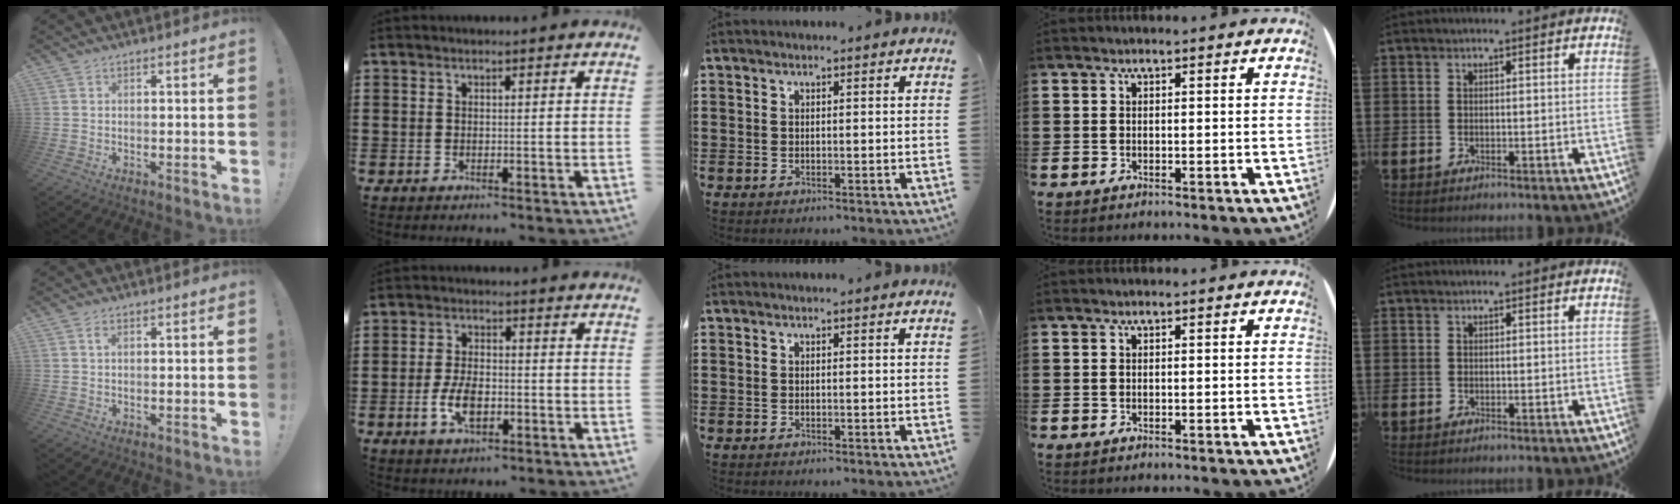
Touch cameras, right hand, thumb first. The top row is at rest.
{"thumb": {"total": 1.0, "force": [0.4, 0.5, 0.8], "torque": [-0.010, 0.001, 0.004]}, "index": {"total": 5.6, "force": [-1.7, 2.7, 4.6], "torque": [-0.108, -0.006, -0.033]}}